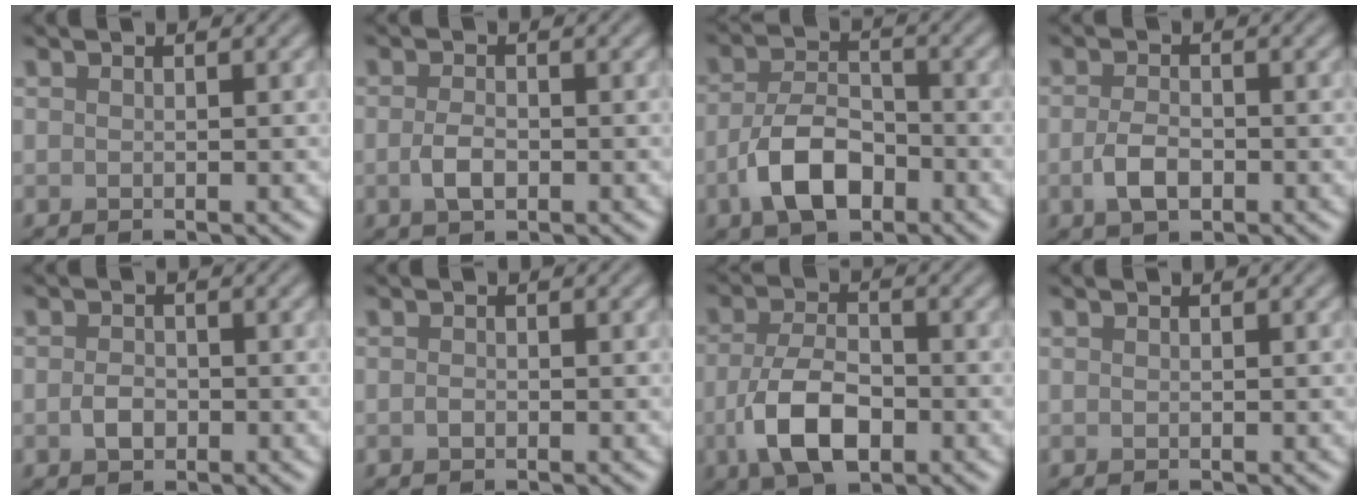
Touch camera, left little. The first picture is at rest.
{"total": 1.9, "force": [-0.6, 1.1, 1.5], "torque": [-0.035, -0.001, -0.014]}
{"total": 5.8, "force": [-2.6, 3.3, 4.1], "torque": [-0.079, -0.001, -0.052]}
{"total": 2.5, "force": [-0.9, 1.4, 1.9], "torque": [-0.039, -0.001, -0.019]}
{"total": 1.7, "force": [-0.6, 1.2, 1.1], "torque": [-0.023, -0.002, -0.015]}
{"total": 0.6, "force": [-0.3, 0.4, 0.3], "torque": [-0.007, -0.002, -0.009]}
{"total": 6.0, "force": [-2.1, 3.1, 4.7], "torque": [-0.101, -0.008, -0.042]}
{"total": 0.0}